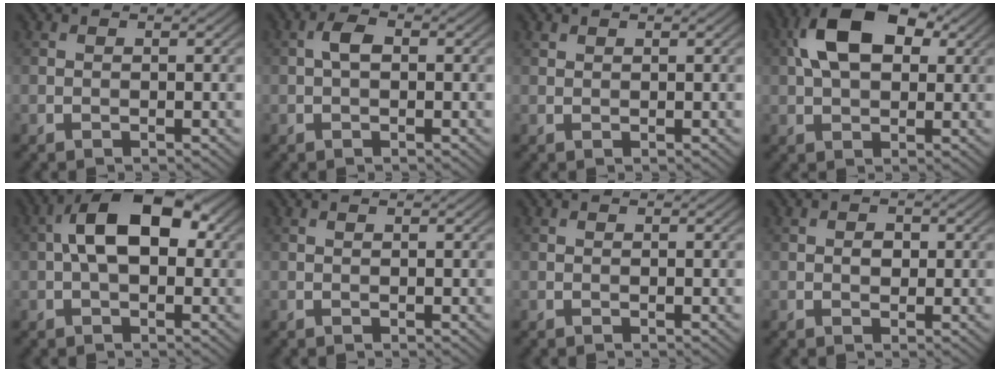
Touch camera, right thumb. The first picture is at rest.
{"total": 2.1, "force": [0.0, 1.1, 1.8], "torque": [-0.036, 0.010, -0.005]}
{"total": 0.6, "force": [0.5, 0.2, 0.1], "torque": [-0.005, 0.001, 0.013]}
{"total": 10.6, "force": [3.0, 6.2, 8.1], "torque": [-0.162, 0.022, 0.044]}
{"total": 9.1, "force": [0.9, 4.9, 7.6], "torque": [-0.130, 0.022, 0.003]}
{"total": 0.0}
{"total": 0.0}
{"total": 1.5, "force": [0.1, 1.2, 0.9], "torque": [-0.018, -0.002, -0.002]}